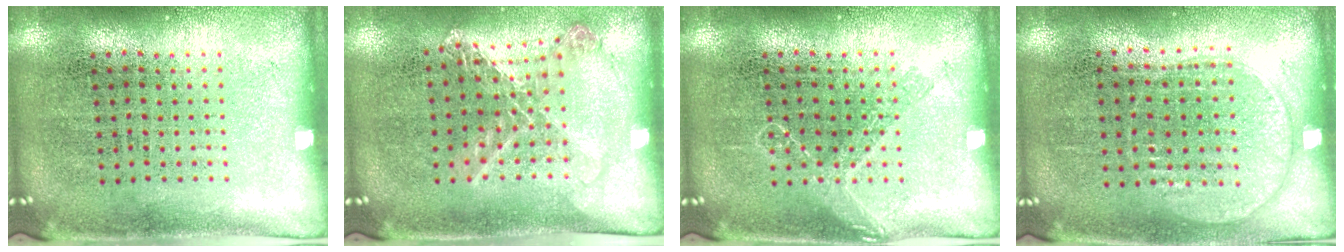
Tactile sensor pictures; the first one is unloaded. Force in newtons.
{"total": 1.1, "press": 1.1, "slide": 0.0}
{"total": 1.5, "press": 1.5, "slide": 0.3}
{"total": 1.0, "press": 0.9, "slide": 0.4}